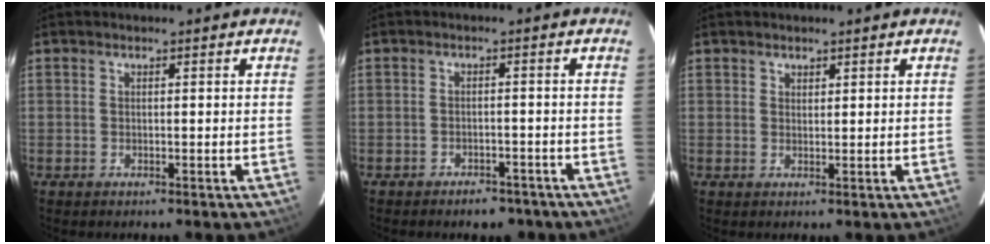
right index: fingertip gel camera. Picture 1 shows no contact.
{"total": 5.9, "force": [-4.7, 3.0, 1.9], "torque": [-0.040, 0.009, -0.054]}
{"total": 1.2, "force": [0.9, 0.8, 0.1], "torque": [0.000, 0.003, 0.015]}